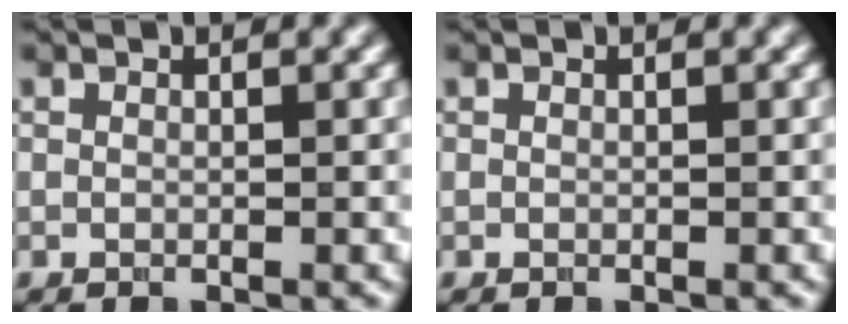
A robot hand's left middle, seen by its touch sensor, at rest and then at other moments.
{"total": 0.0}